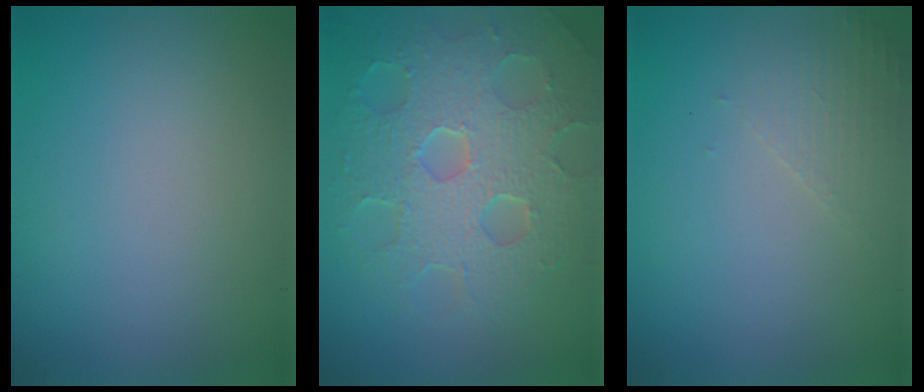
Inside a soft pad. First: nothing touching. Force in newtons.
{"total": 8.8, "press": 6.2, "slide": 6.3}
{"total": 1.6, "press": 1.6, "slide": 0.4}